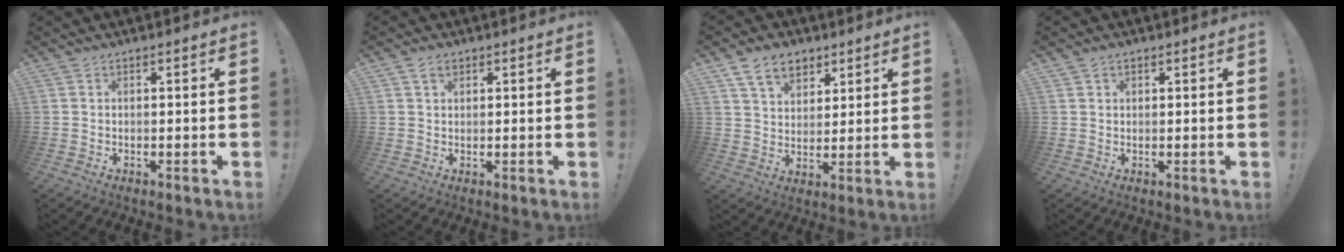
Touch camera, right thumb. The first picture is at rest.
{"total": 2.5, "force": [1.4, 1.6, 1.3], "torque": [-0.011, -0.003, 0.024]}
{"total": 10.6, "force": [6.4, 7.1, 4.6], "torque": [-0.066, -0.029, 0.122]}
{"total": 1.4, "force": [0.9, 1.1, 0.3], "torque": [0.002, -0.003, 0.015]}